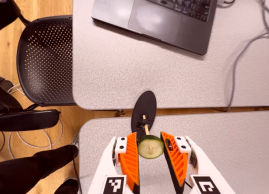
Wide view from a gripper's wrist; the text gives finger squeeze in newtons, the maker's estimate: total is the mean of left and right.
{"total": 8.4, "left": 8.6, "right": 8.2}